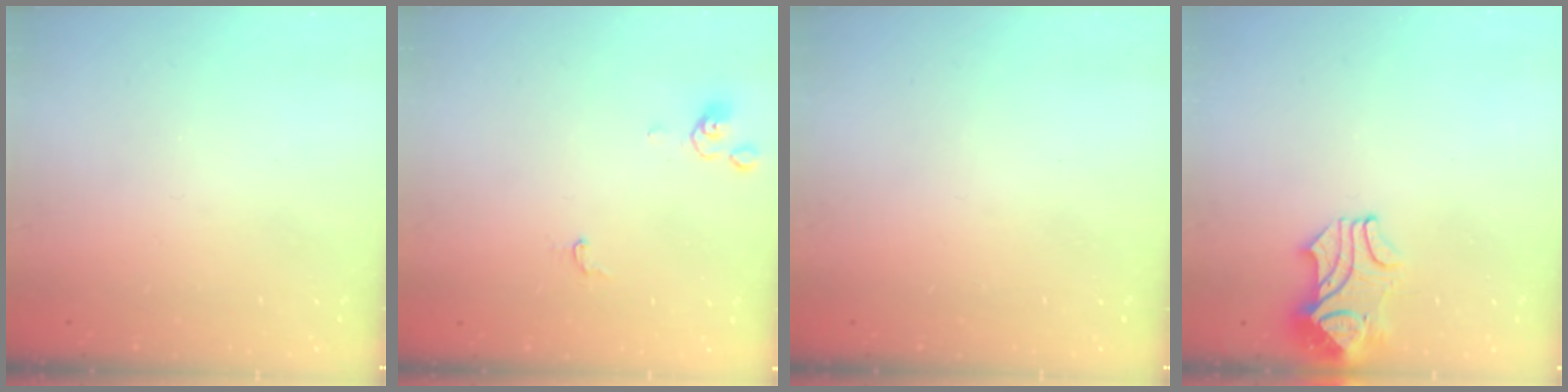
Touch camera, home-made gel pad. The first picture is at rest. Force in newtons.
{"total": 2.2, "press": 2.2, "slide": 0.3}
{"total": 0.0}
{"total": 2.3, "press": 2.1, "slide": 1.0}